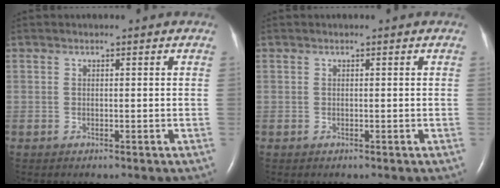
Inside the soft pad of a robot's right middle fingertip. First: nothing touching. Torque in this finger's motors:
{"motor_torque": [-0.05, 0.12, 0.00, 0.00]}